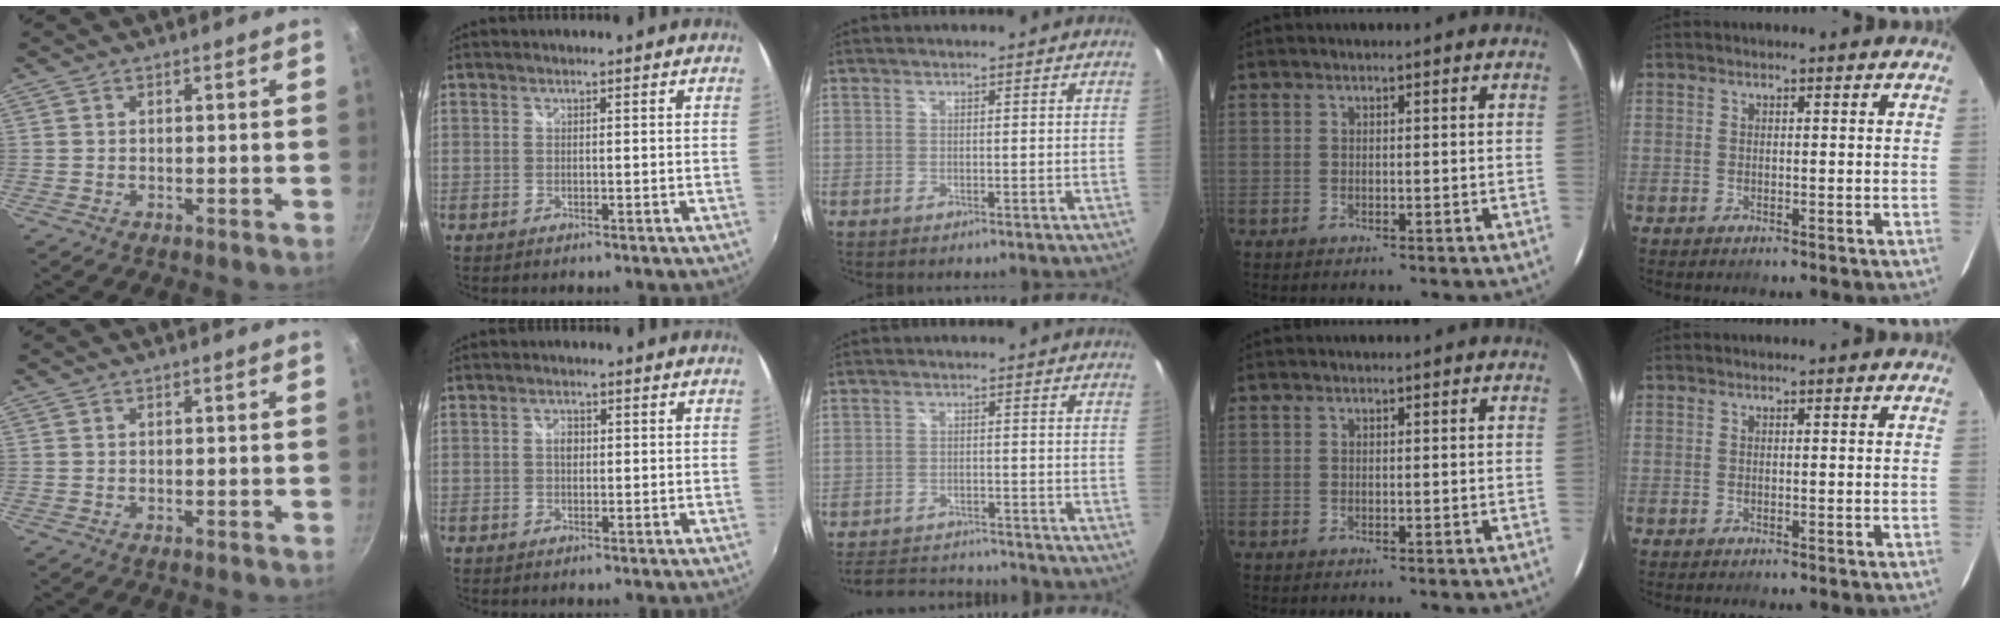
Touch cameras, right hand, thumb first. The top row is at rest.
{"index": {"total": 1.7, "force": [0.1, 1.3, 1.1], "torque": [-0.019, 0.004, 0.000]}, "middle": {"total": 9.6, "force": [-9.0, 2.3, 2.5], "torque": [-0.068, 0.011, -0.134]}}